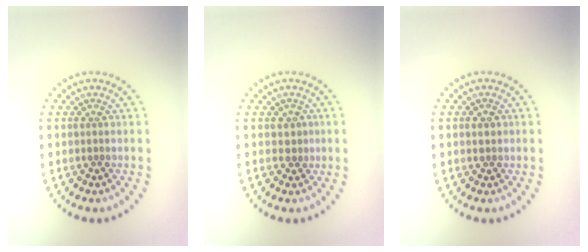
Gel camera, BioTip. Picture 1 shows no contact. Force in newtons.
{"total": 1.0, "press": 0.9, "slide": 0.5}
{"total": 0.9, "press": 0.8, "slide": 0.3}